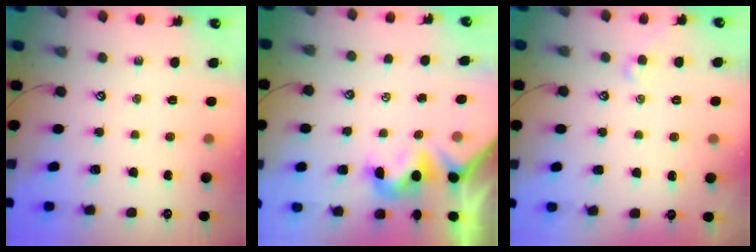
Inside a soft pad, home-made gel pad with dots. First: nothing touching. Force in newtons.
{"total": 2.2, "press": 2.2, "slide": 0.5}
{"total": 0.8, "press": 0.6, "slide": 0.6}